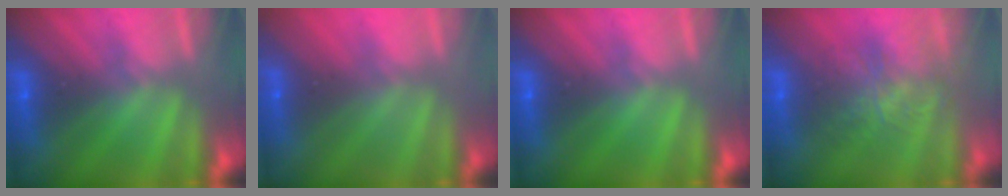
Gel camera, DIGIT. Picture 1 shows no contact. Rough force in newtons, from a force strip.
{"total": 2.5}
{"total": 0.0}
{"total": 4.5}